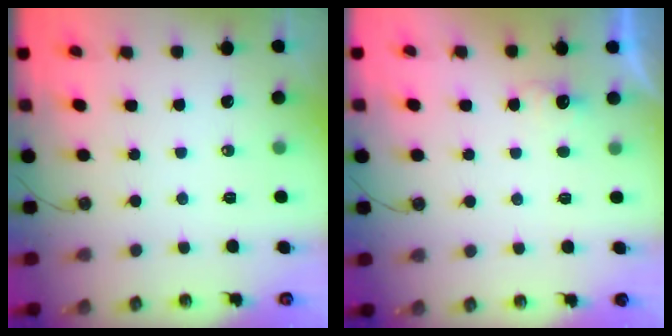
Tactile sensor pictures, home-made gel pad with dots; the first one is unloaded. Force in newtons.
{"total": 2.1, "press": 1.9, "slide": 0.8}